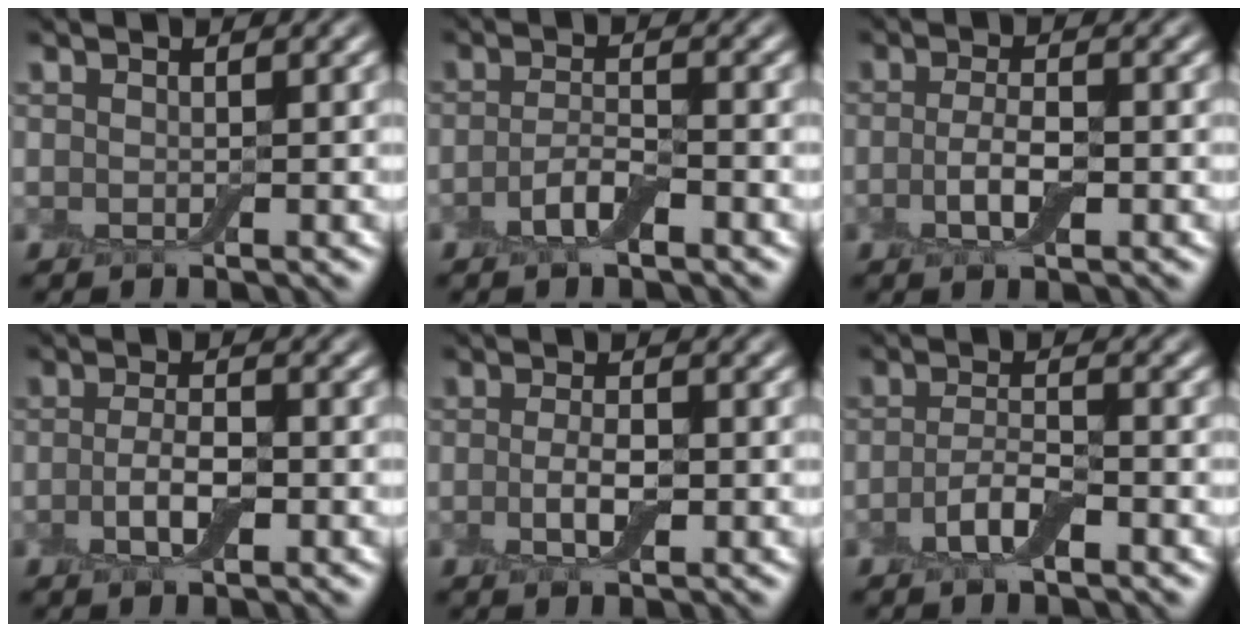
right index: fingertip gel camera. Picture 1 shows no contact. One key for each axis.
{"total": 2.5, "fx": -1.3, "fy": 0.8, "fz": 2.0, "tx": -0.044, "ty": 0.004, "tz": -0.031}
{"total": 2.9, "fx": -0.7, "fy": 1.0, "fz": 2.6, "tx": -0.056, "ty": -0.002, "tz": -0.015}
{"total": 2.8, "fx": -0.7, "fy": 1.1, "fz": 2.5, "tx": -0.052, "ty": -0.001, "tz": -0.017}
{"total": 2.6, "fx": -0.5, "fy": 1.1, "fz": 2.3, "tx": -0.050, "ty": -0.004, "tz": -0.012}
{"total": 2.8, "fx": -1.3, "fy": 1.0, "fz": 2.4, "tx": -0.050, "ty": 0.002, "tz": -0.031}